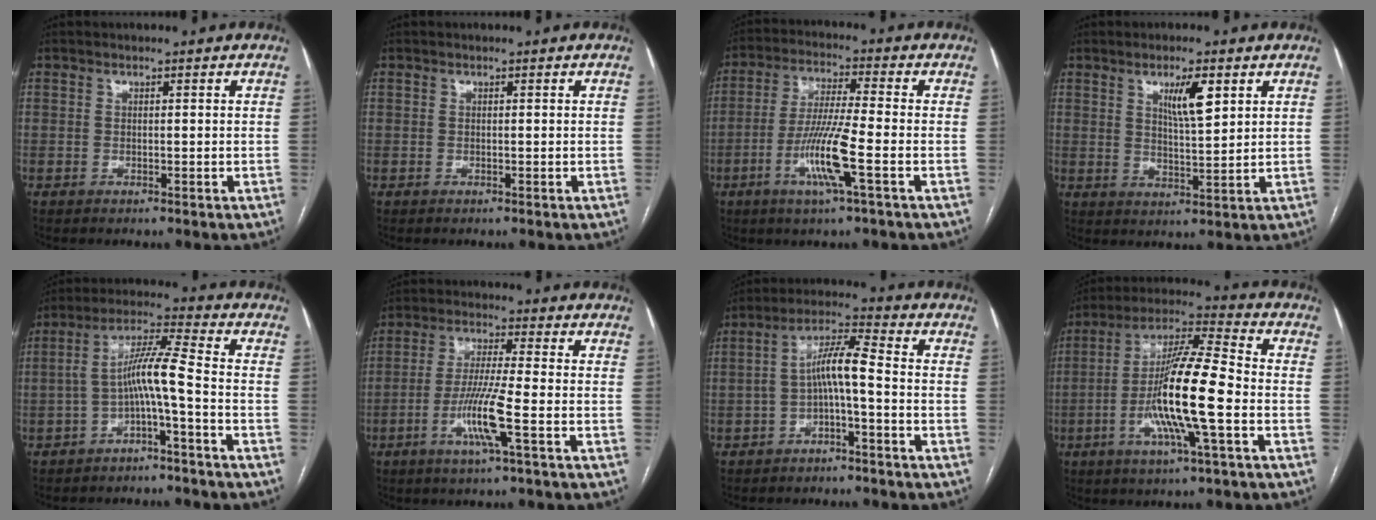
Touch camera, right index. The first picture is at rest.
{"total": 0.0}
{"total": 9.8, "force": [-3.4, -0.3, 9.2], "torque": [-0.183, -0.010, -0.069]}
{"total": 5.9, "force": [2.8, 1.0, 5.1], "torque": [-0.089, -0.003, 0.049]}
{"total": 7.4, "force": [-2.4, -0.1, 7.0], "torque": [-0.129, 0.031, -0.043]}
{"total": 8.3, "force": [-3.0, -0.6, 7.8], "torque": [-0.153, -0.010, -0.061]}
{"total": 6.6, "force": [-1.5, 0.8, 6.4], "torque": [-0.120, 0.029, -0.028]}
{"total": 15.0, "force": [-3.6, 0.7, 14.5], "torque": [-0.274, -0.001, -0.070]}